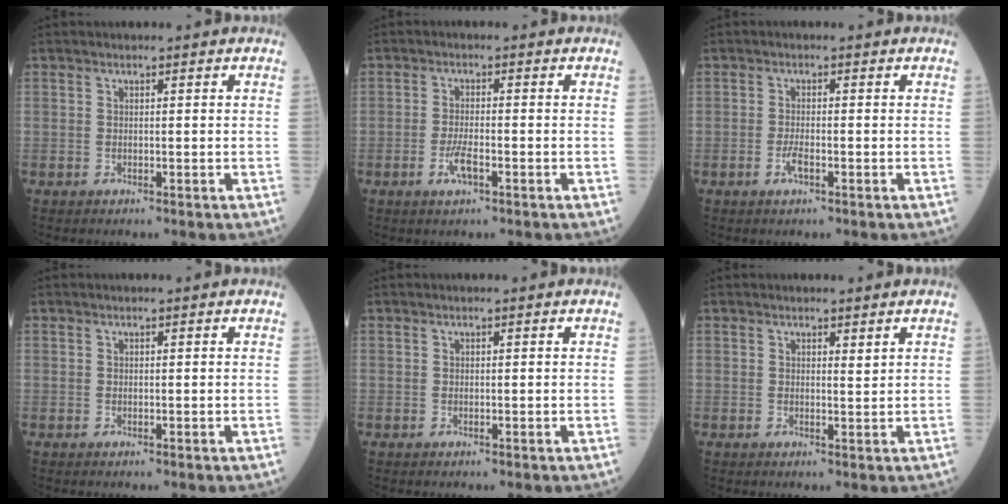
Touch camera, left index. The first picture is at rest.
{"total": 3.0, "force": [-1.4, 0.7, 2.6], "torque": [-0.058, -0.003, -0.027]}
{"total": 1.5, "force": [-0.7, 0.3, 1.3], "torque": [-0.032, -0.001, -0.013]}
{"total": 0.0}
{"total": 0.0}
{"total": 0.9, "force": [0.7, 0.1, 0.6], "torque": [-0.008, -0.006, 0.010]}